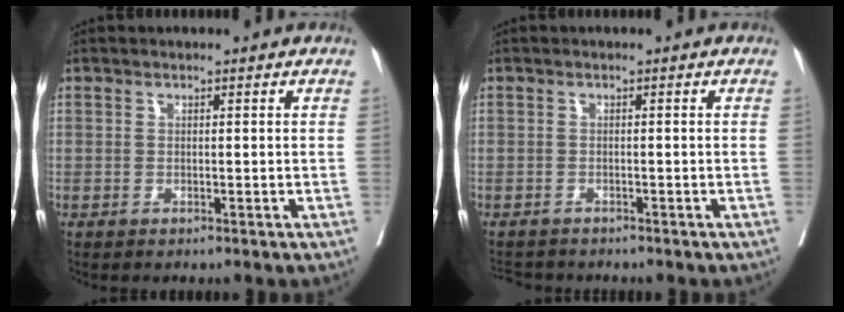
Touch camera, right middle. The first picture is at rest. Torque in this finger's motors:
{"motor_torque": [0.06, -0.05, 0.00, -0.01]}